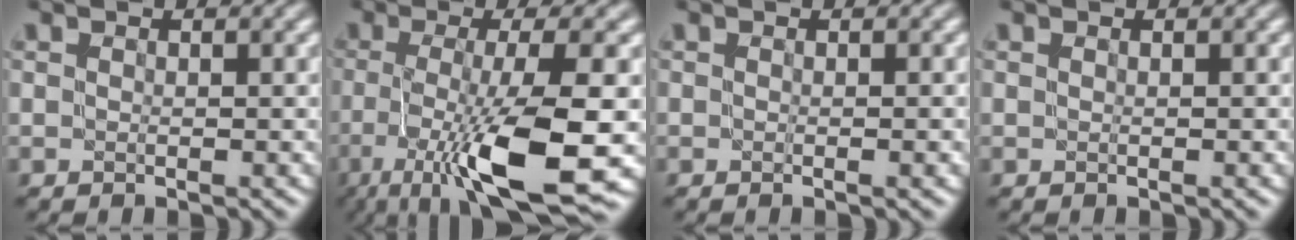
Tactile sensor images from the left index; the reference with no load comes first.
{"total": 10.9, "force": [-4.1, 2.5, 9.8], "torque": [-0.171, -0.016, -0.074]}
{"total": 1.0, "force": [-0.2, 0.2, 0.9], "torque": [-0.009, -0.003, -0.004]}
{"total": 0.0}